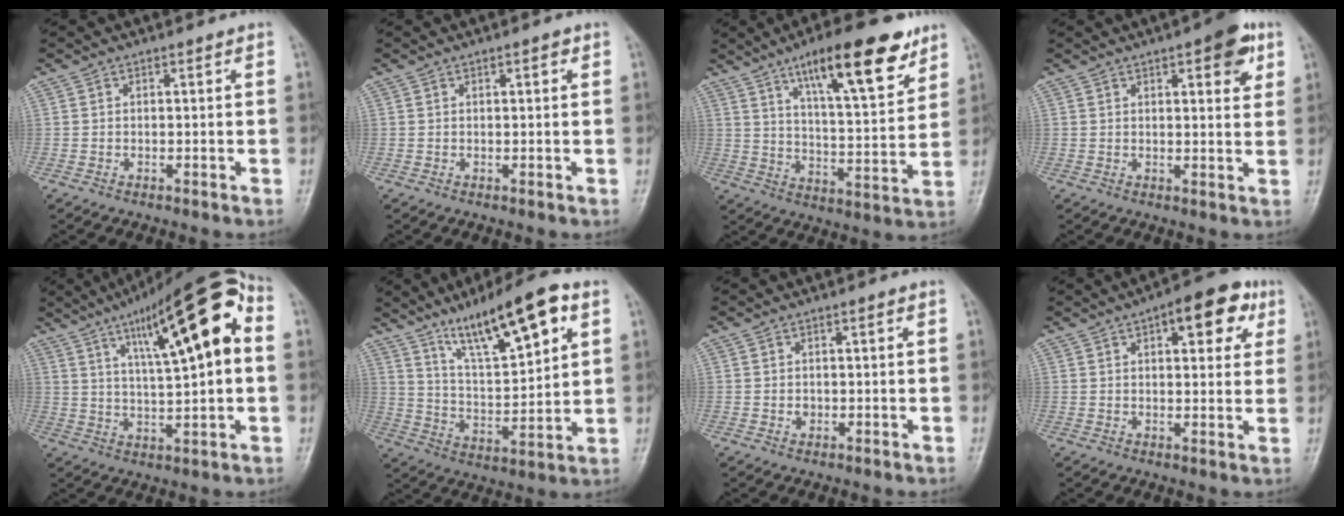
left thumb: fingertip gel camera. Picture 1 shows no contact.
{"total": 1.1, "force": [0.5, 0.3, 0.9], "torque": [-0.012, 0.001, 0.006]}
{"total": 18.3, "force": [11.0, 5.1, 13.7], "torque": [-0.183, -0.050, 0.177]}
{"total": 7.4, "force": [3.7, 2.6, 5.9], "torque": [-0.057, -0.011, 0.040]}
{"total": 19.9, "force": [5.9, 4.9, 18.4], "torque": [-0.268, 0.020, 0.088]}
{"total": 17.1, "force": [9.4, 4.4, 13.6], "torque": [-0.206, -0.034, 0.168]}
{"total": 1.3, "force": [-0.2, 1.1, 0.7], "torque": [-0.006, 0.004, -0.001]}
{"total": 11.0, "force": [4.9, 4.9, 8.6], "torque": [-0.073, -0.001, 0.055]}